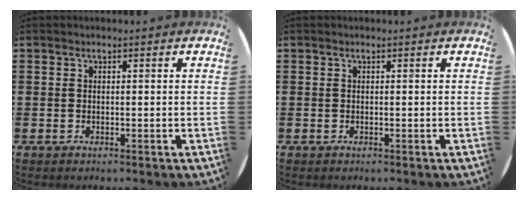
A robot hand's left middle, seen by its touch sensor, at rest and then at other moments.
{"total": 0.0}